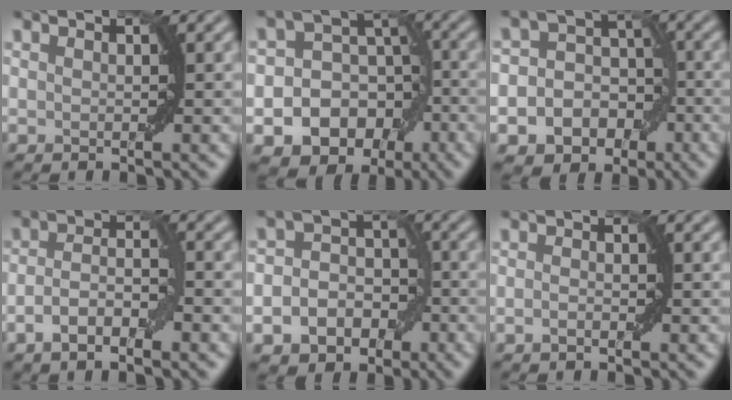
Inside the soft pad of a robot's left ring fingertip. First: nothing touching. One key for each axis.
{"total": 12.5, "fx": -5.2, "fy": 10.5, "fz": 4.3, "tx": -0.051, "ty": -0.022, "tz": -0.096}
{"total": 9.0, "fx": -3.6, "fy": 7.7, "fz": 2.9, "tx": -0.033, "ty": 0.001, "tz": -0.071}
{"total": 3.9, "fx": -1.7, "fy": 1.4, "fz": 3.3, "tx": -0.061, "ty": 0.003, "tz": -0.033}
{"total": 6.8, "fx": -2.6, "fy": 5.6, "fz": 2.7, "tx": -0.022, "ty": 0.010, "tz": -0.054}
{"total": 0.7, "fx": -0.4, "fy": 0.2, "fz": 0.6, "tx": -0.011, "ty": 0.001, "tz": -0.007}